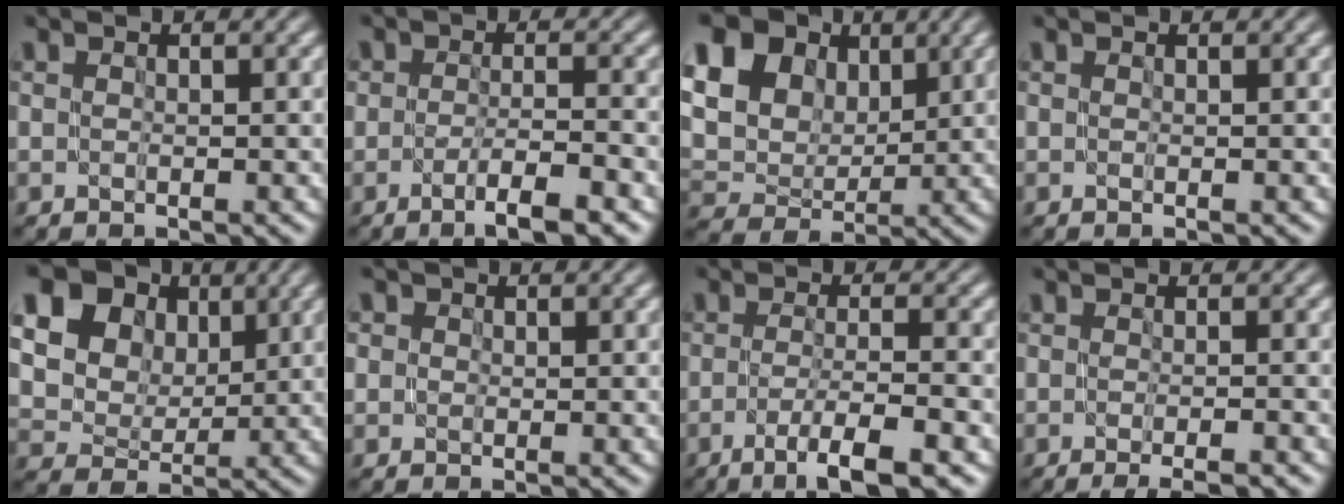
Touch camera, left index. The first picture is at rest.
{"total": 3.8, "force": [-2.4, 0.8, 2.9], "torque": [-0.049, 0.005, -0.041]}
{"total": 18.9, "force": [8.4, 14.4, 8.7], "torque": [-0.226, 0.038, 0.146]}
{"total": 0.0}
{"total": 22.6, "force": [10.1, 18.0, 9.3], "torque": [-0.251, 0.034, 0.165]}
{"total": 1.0, "force": [0.4, 0.9, 0.1], "torque": [0.003, 0.002, -0.009]}
{"total": 5.0, "force": [-2.5, 0.8, 4.2], "torque": [-0.069, 0.001, -0.049]}
{"total": 3.2, "force": [-1.9, 0.8, 2.5], "torque": [-0.022, 0.000, -0.030]}